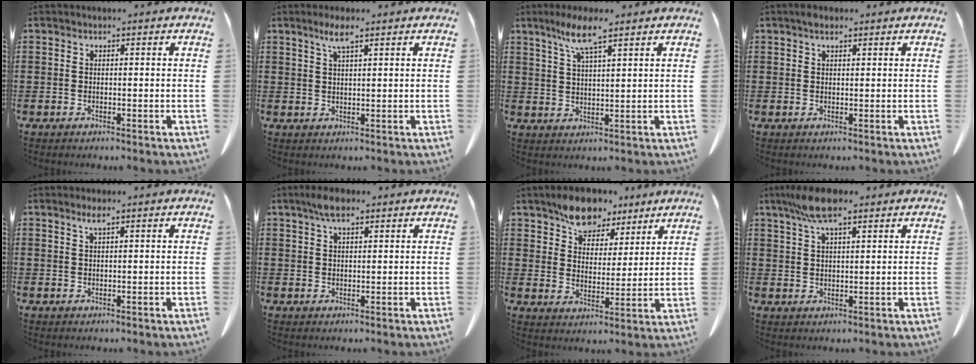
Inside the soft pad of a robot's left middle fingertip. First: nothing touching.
{"total": 3.1, "force": [2.0, 0.4, 2.4], "torque": [-0.051, 0.004, 0.035]}
{"total": 6.4, "force": [4.1, 0.6, 4.8], "torque": [-0.104, 0.003, 0.071]}
{"total": 1.5, "force": [0.9, 0.6, 1.0], "torque": [-0.022, 0.004, 0.016]}
{"total": 1.5, "force": [0.9, 0.1, 1.2], "torque": [-0.025, 0.001, 0.016]}
{"total": 3.5, "force": [2.1, 1.0, 2.6], "torque": [-0.055, 0.006, 0.037]}
{"total": 7.8, "force": [6.3, 3.9, 2.2], "torque": [-0.064, -0.012, 0.118]}
{"total": 6.9, "force": [4.4, 1.7, 5.0], "torque": [-0.107, 0.005, 0.078]}